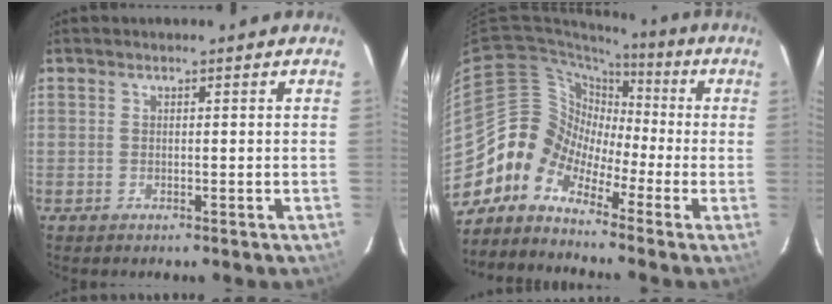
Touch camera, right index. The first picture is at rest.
{"total": 8.2, "force": [-4.3, 6.9, 0.8], "torque": [-0.022, 0.048, -0.120]}